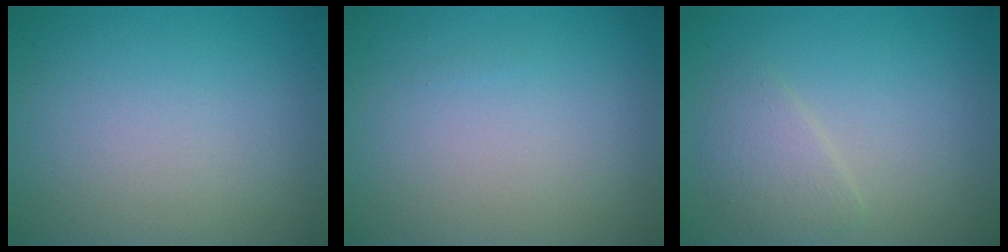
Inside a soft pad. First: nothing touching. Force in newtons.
{"total": 0.0}
{"total": 2.2, "press": 2.2, "slide": 0.1}